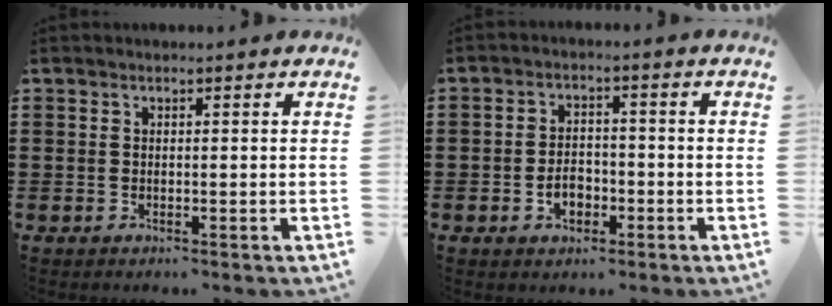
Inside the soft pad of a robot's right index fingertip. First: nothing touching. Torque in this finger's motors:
{"motor_torque": [1.06, 1.08, 0.11, 0.05]}